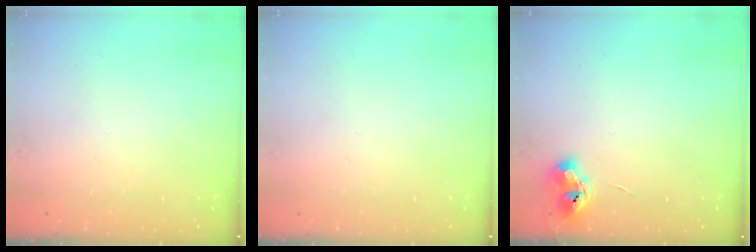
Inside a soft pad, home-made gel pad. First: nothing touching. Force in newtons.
{"total": 0.0}
{"total": 7.7, "press": 7.6, "slide": 1.1}